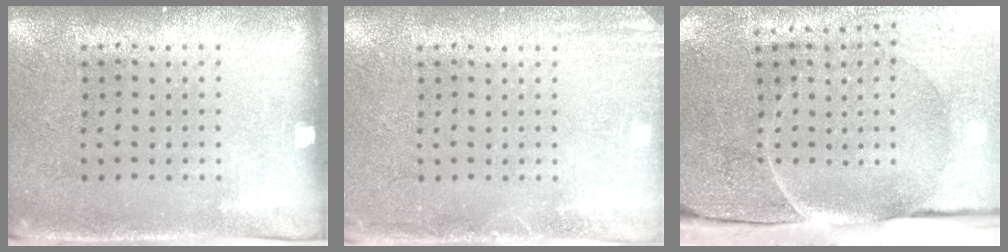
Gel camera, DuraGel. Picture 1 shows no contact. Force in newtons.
{"total": 1.6, "press": 1.6, "slide": 0.3}
{"total": 4.9, "press": 3.9, "slide": 3.0}